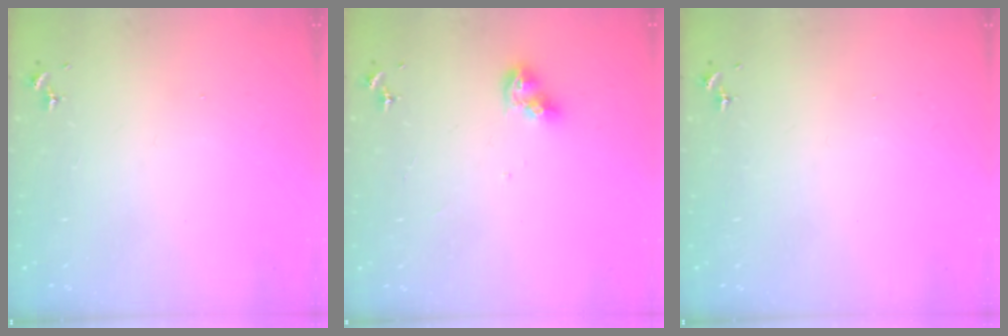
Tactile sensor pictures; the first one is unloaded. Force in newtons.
{"total": 8.2, "press": 8.2, "slide": 0.5}
{"total": 0.0}